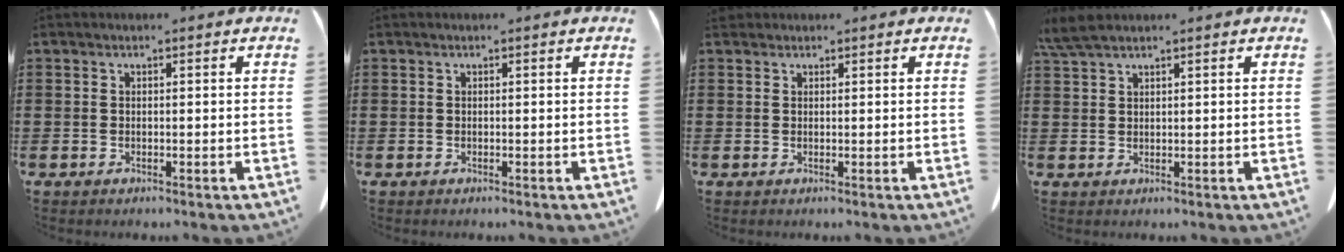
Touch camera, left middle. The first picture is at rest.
{"total": 0.0}
{"total": 1.0, "force": [0.9, 0.4, 0.1], "torque": [-0.006, 0.002, 0.017]}
{"total": 3.2, "force": [2.3, 0.6, 2.1], "torque": [-0.047, 0.001, 0.045]}